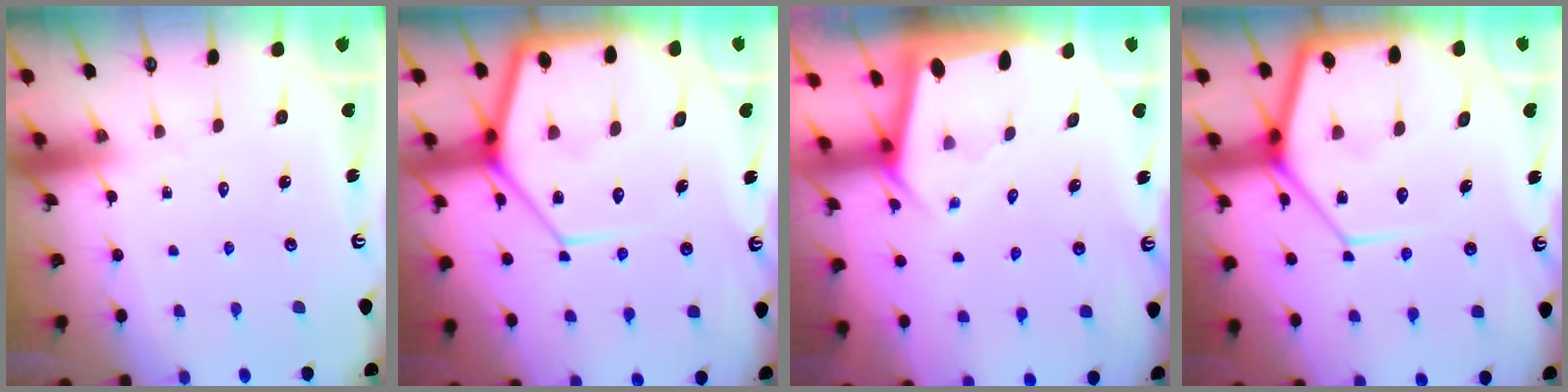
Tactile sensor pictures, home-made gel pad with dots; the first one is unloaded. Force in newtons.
{"total": 18.3, "press": 18.3, "slide": 1.8}
{"total": 2.5, "press": 2.5, "slide": 0.2}
{"total": 18.3, "press": 18.3, "slide": 1.8}